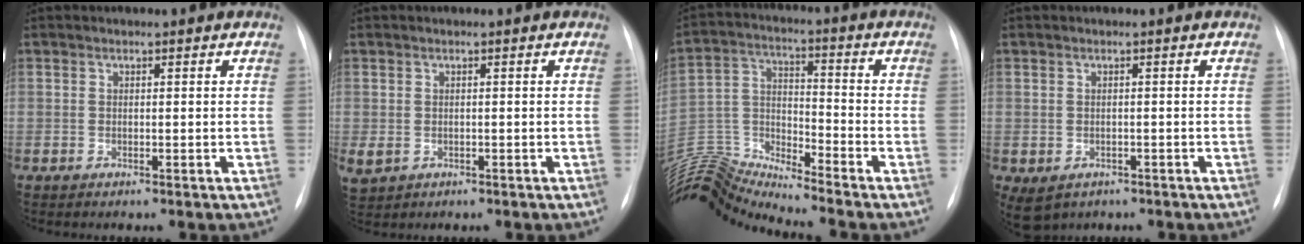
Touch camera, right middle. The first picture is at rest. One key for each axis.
{"total": 2.5, "fx": -0.4, "fy": 1.9, "fz": 1.5, "tx": -0.041, "ty": -0.002, "tz": 0.006}
{"total": 14.3, "fx": -14.0, "fy": -0.8, "fz": 2.6, "tx": -0.065, "ty": 0.040, "tz": -0.271}
{"total": 4.6, "fx": -2.5, "fy": 3.5, "fz": 1.6, "tx": -0.031, "ty": 0.002, "tz": -0.027}